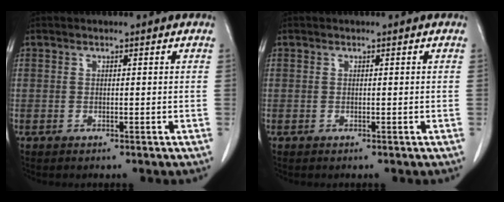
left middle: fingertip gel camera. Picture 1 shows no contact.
{"total": 0.0}